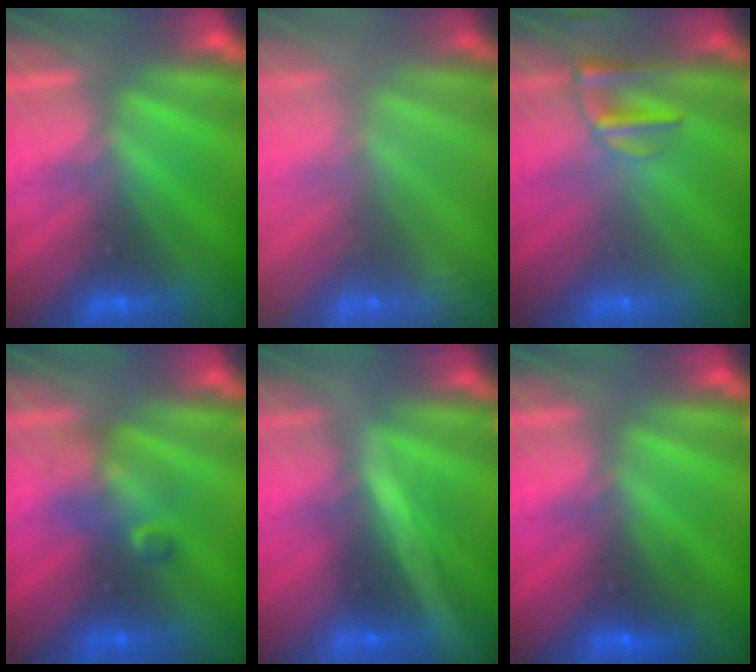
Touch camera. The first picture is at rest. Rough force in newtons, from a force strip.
{"total": 2.4}
{"total": 2.4}
{"total": 2.3}
{"total": 1.7}
{"total": 2.4}